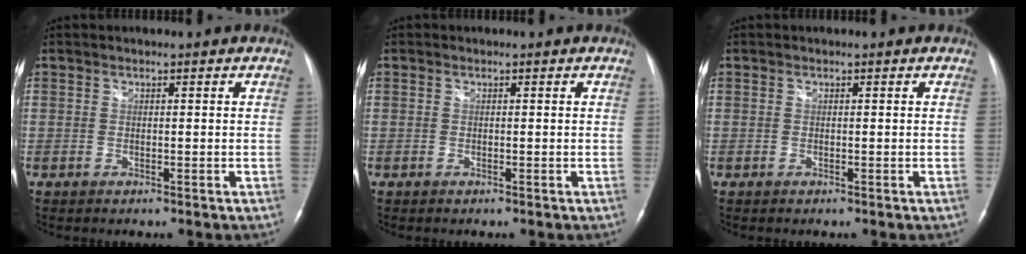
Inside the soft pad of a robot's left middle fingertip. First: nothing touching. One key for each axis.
{"total": 0.0}
{"total": 0.0}